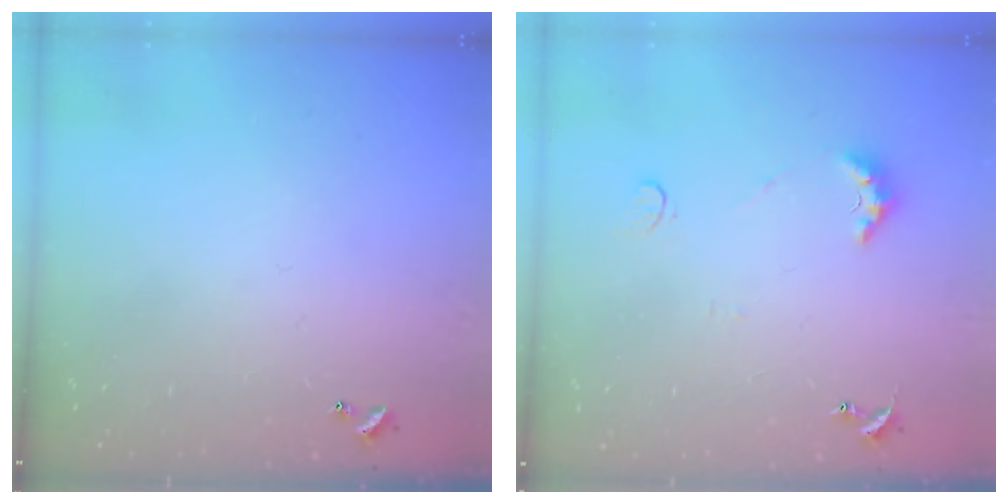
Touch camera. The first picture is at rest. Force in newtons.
{"total": 3.8, "press": 3.8, "slide": 0.7}